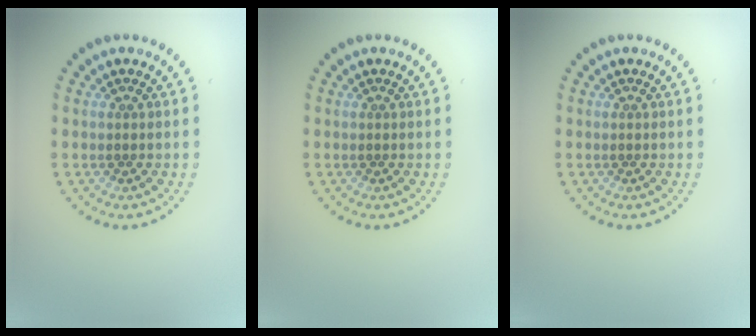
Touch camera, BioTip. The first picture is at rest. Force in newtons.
{"total": 0.0}
{"total": 0.0}